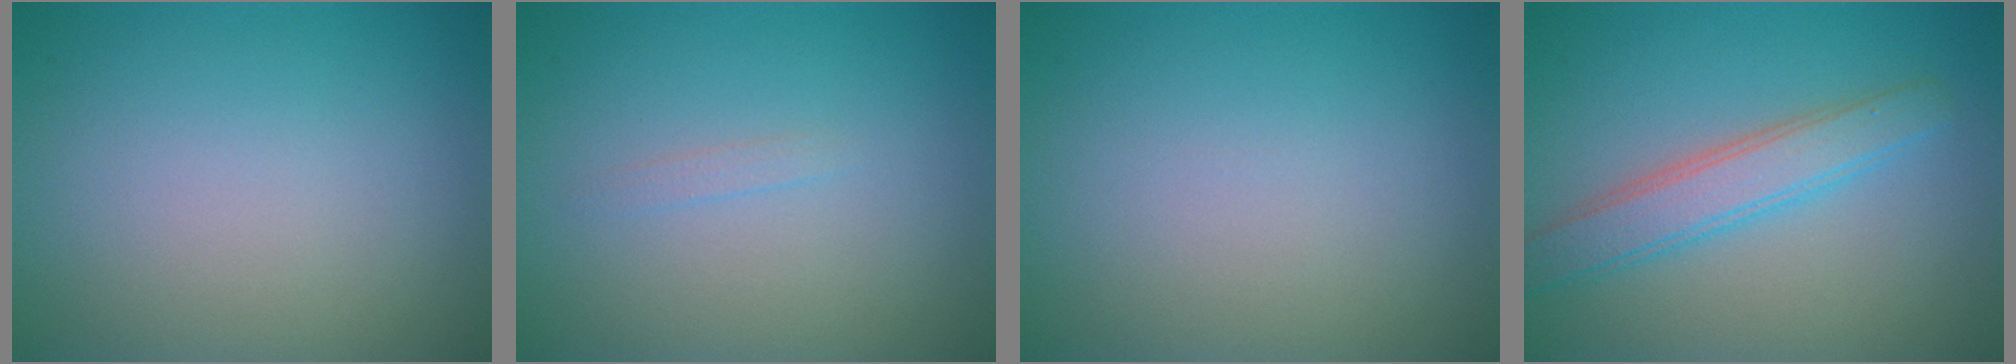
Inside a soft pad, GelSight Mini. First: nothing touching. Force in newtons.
{"total": 0.6, "press": 0.6, "slide": 0.1}
{"total": 0.0}
{"total": 3.6, "press": 3.6, "slide": 0.1}